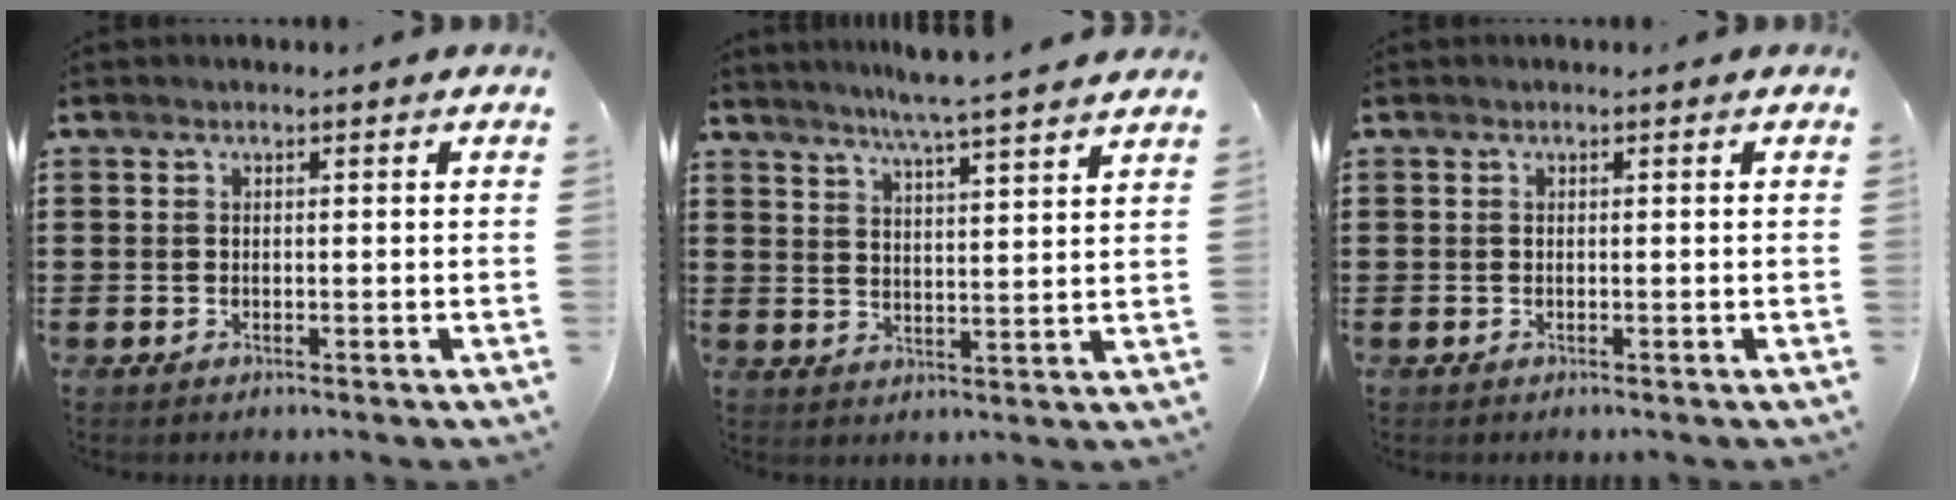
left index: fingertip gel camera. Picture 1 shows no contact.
{"total": 5.3, "force": [4.8, -1.2, 2.0], "torque": [-0.055, -0.027, 0.081]}
{"total": 0.0}